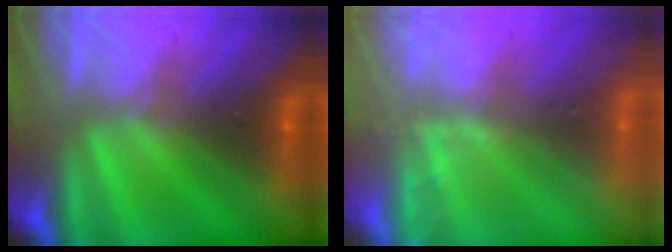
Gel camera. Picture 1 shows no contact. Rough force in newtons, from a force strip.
{"total": 2.4}